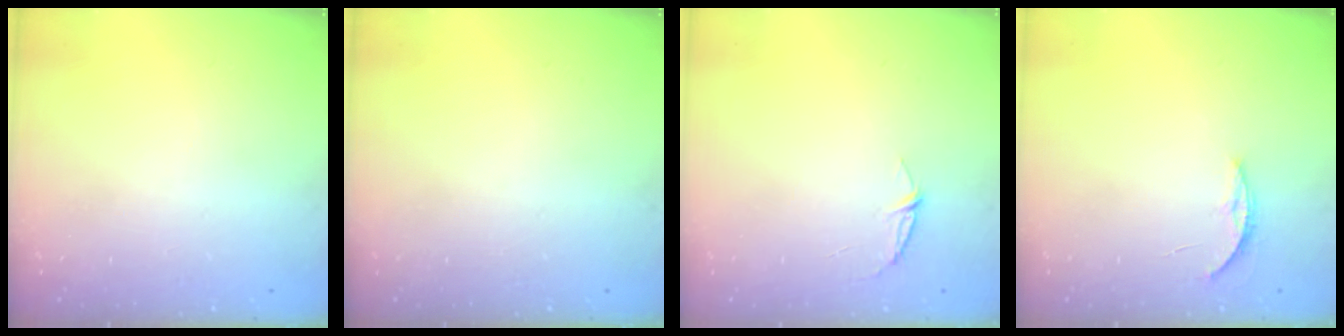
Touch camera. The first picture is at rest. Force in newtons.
{"total": 0.0}
{"total": 3.9, "press": 3.9, "slide": 0.4}
{"total": 3.7, "press": 3.7, "slide": 0.5}